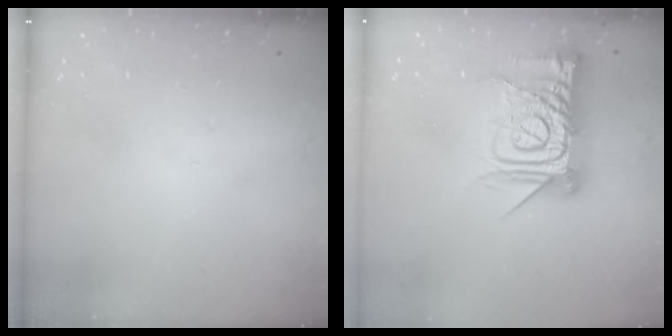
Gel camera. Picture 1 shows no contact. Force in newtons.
{"total": 17.6, "press": 17.5, "slide": 1.7}